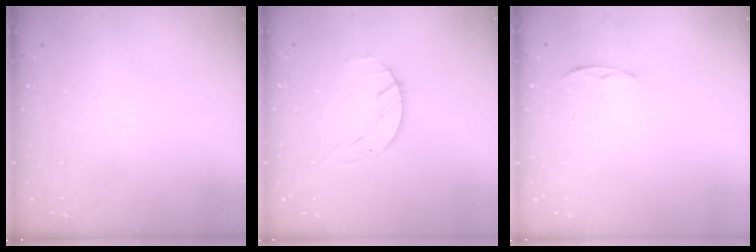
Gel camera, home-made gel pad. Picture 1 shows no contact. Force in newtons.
{"total": 1.5, "press": 1.5, "slide": 0.2}
{"total": 4.4, "press": 4.4, "slide": 0.5}